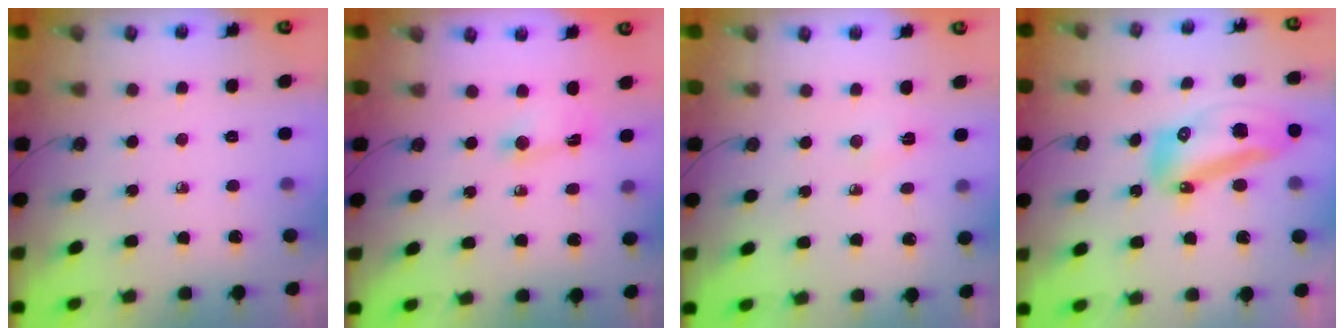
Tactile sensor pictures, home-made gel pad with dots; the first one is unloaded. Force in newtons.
{"total": 1.5, "press": 1.5, "slide": 0.2}
{"total": 2.7, "press": 1.1, "slide": 2.5}
{"total": 14.4, "press": 14.3, "slide": 1.7}